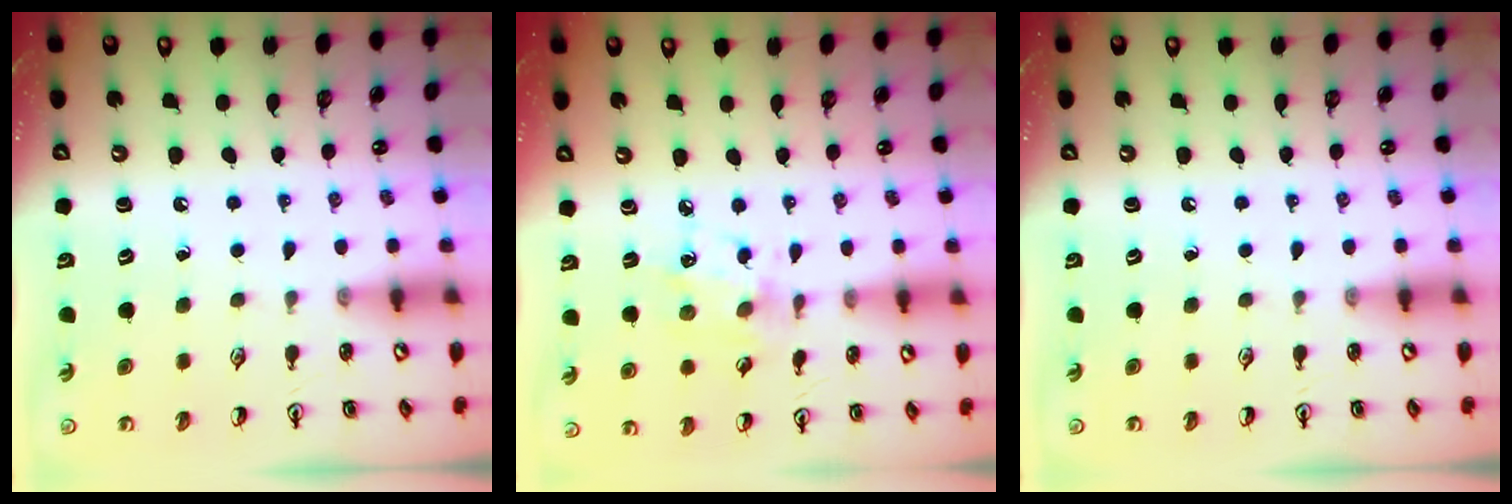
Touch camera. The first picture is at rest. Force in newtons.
{"total": 6.3, "press": 6.1, "slide": 1.6}
{"total": 0.0}